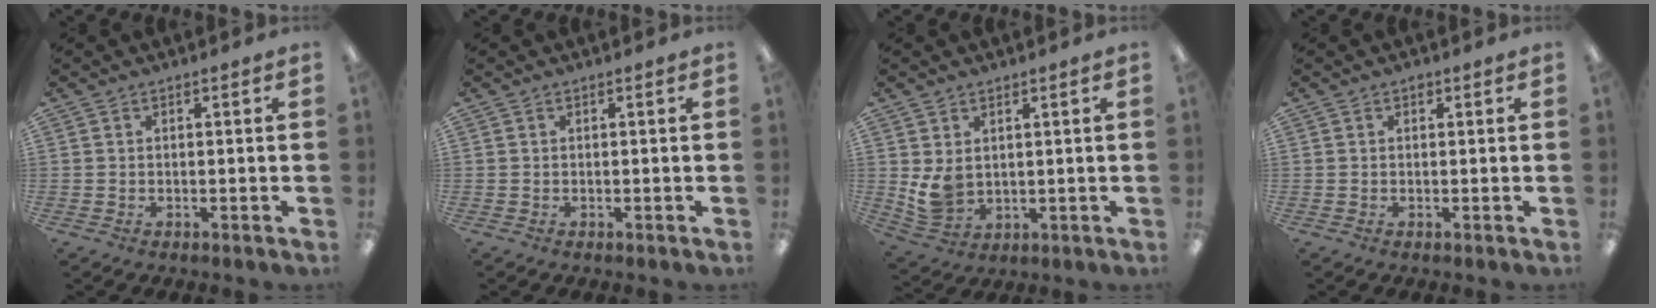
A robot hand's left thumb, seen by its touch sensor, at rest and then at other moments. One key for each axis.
{"total": 0.0}
{"total": 6.4, "fx": 2.3, "fy": 4.9, "fz": 3.5, "tx": -0.084, "ty": -0.012, "tz": 0.045}
{"total": 0.8, "fx": 0.5, "fy": 0.6, "fz": 0.3, "tx": -0.007, "ty": 0.003, "tz": 0.008}